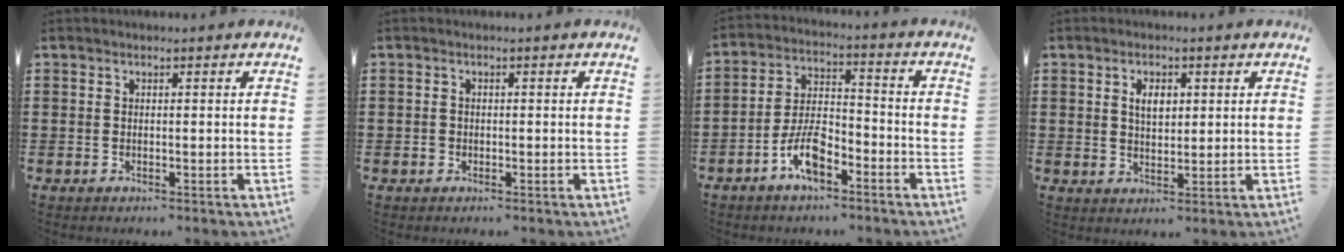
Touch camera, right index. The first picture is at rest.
{"total": 0.8, "force": [-0.4, 0.7, 0.2], "torque": [-0.006, 0.002, -0.009]}
{"total": 7.5, "force": [-4.4, 3.0, 5.3], "torque": [-0.120, 0.004, -0.084]}
{"total": 3.2, "force": [1.0, 1.8, 2.5], "torque": [-0.046, 0.005, 0.015]}